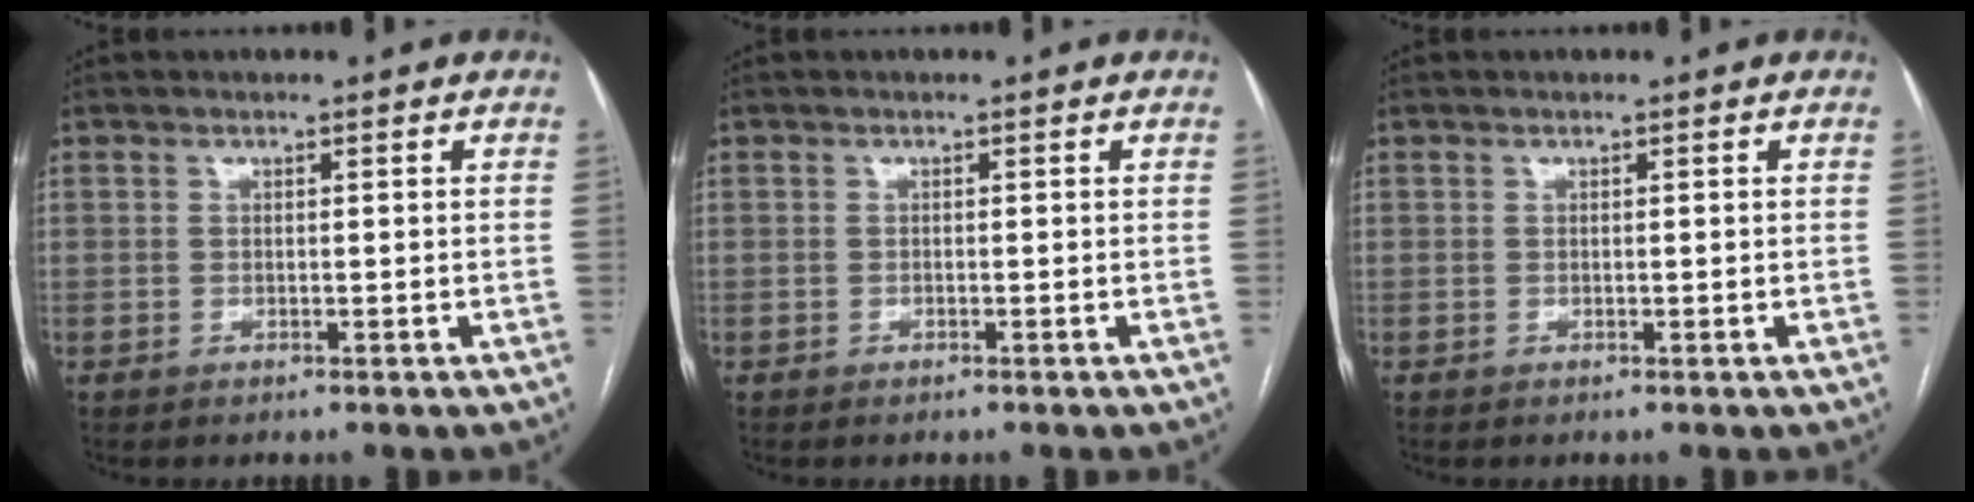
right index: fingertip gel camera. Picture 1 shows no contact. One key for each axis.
{"total": 0.0}
{"total": 0.0}